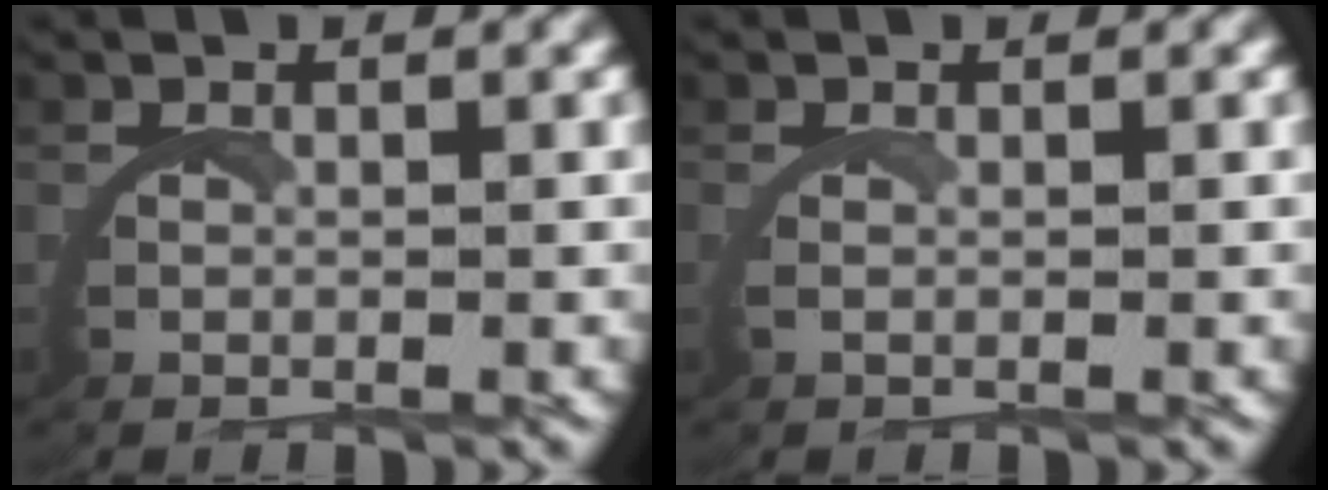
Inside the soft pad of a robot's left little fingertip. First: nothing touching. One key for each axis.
{"total": 0.8, "fx": 0.1, "fy": -0.1, "fz": 0.8, "tx": -0.016, "ty": 0.003, "tz": 0.002}